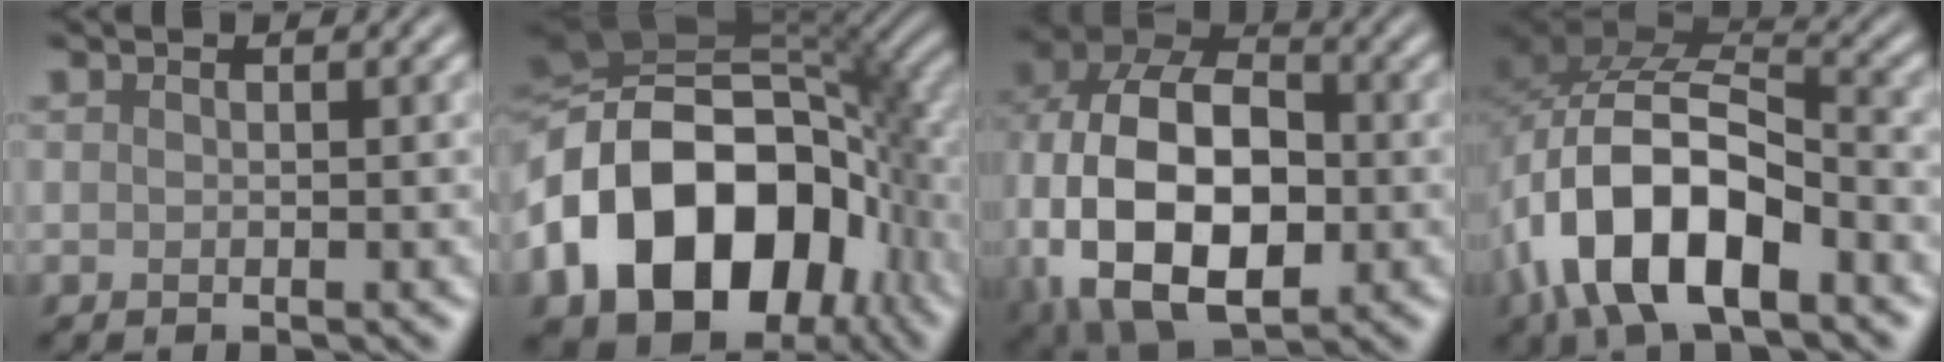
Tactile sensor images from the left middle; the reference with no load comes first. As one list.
[{"total": 18.3, "force": [-4.8, 12.7, 12.3], "torque": [-0.236, -0.002, -0.095]}, {"total": 16.8, "force": [-2.7, 10.9, 12.4], "torque": [-0.248, -0.017, -0.042]}, {"total": 12.6, "force": [-5.0, 6.4, 9.6], "torque": [-0.183, 0.005, -0.095]}]